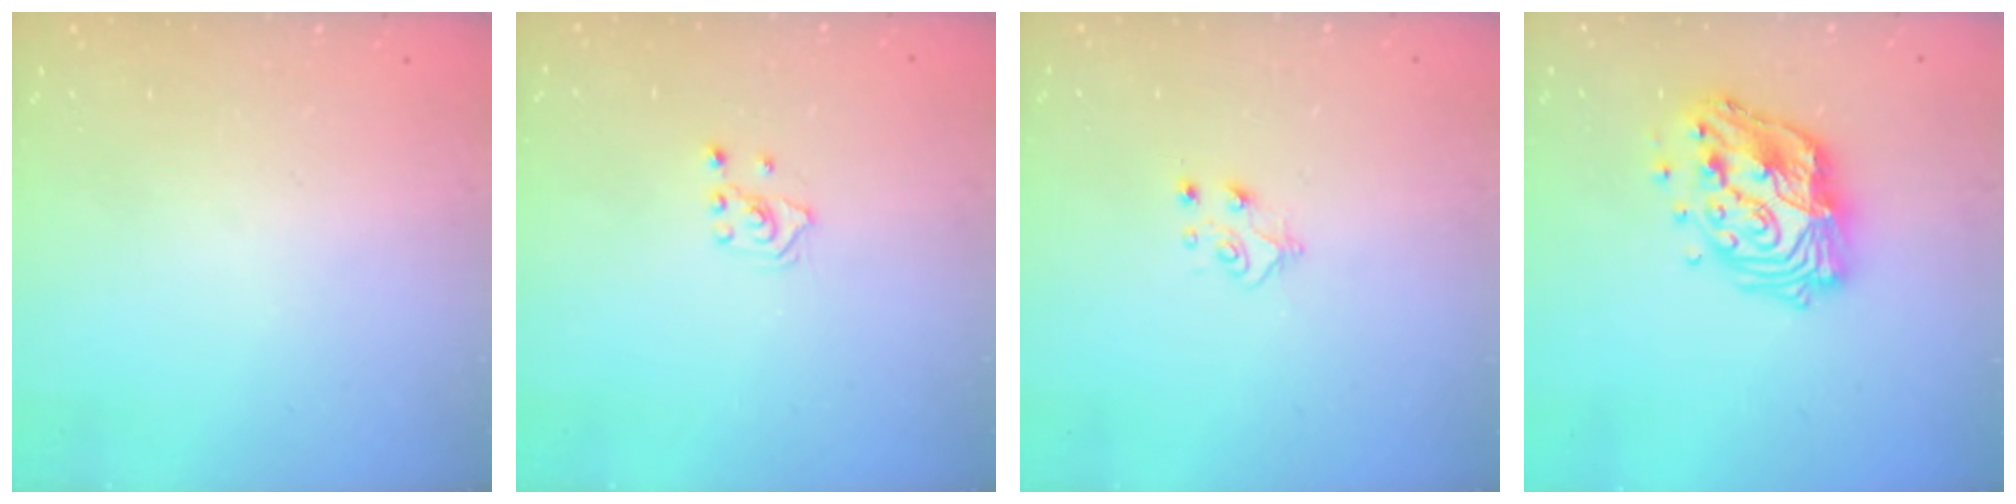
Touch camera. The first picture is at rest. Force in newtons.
{"total": 2.1, "press": 1.8, "slide": 0.9}
{"total": 6.1, "press": 6.1, "slide": 0.7}
{"total": 15.9, "press": 15.9, "slide": 1.1}